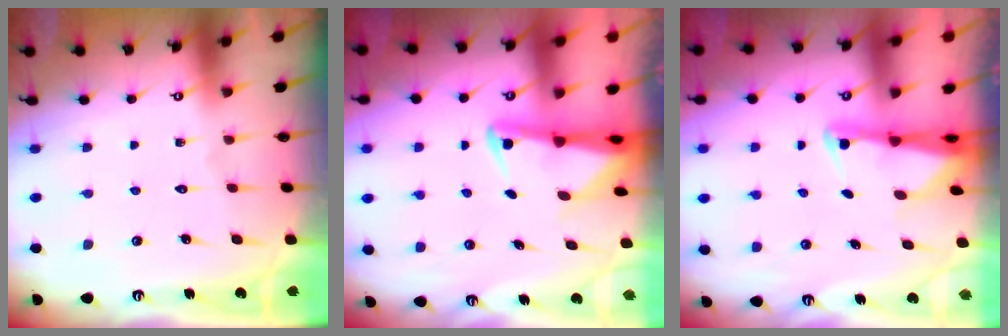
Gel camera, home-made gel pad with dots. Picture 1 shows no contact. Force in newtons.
{"total": 2.8, "press": 2.8, "slide": 0.5}
{"total": 2.6, "press": 2.6, "slide": 0.5}